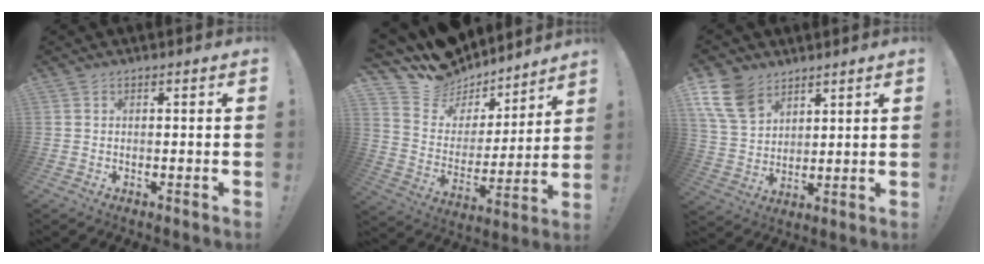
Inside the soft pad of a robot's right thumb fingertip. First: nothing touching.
{"total": 11.2, "force": [9.2, 6.3, 1.0], "torque": [-0.036, -0.085, 0.172]}
{"total": 12.6, "force": [7.8, 8.1, 5.7], "torque": [-0.107, -0.036, 0.159]}